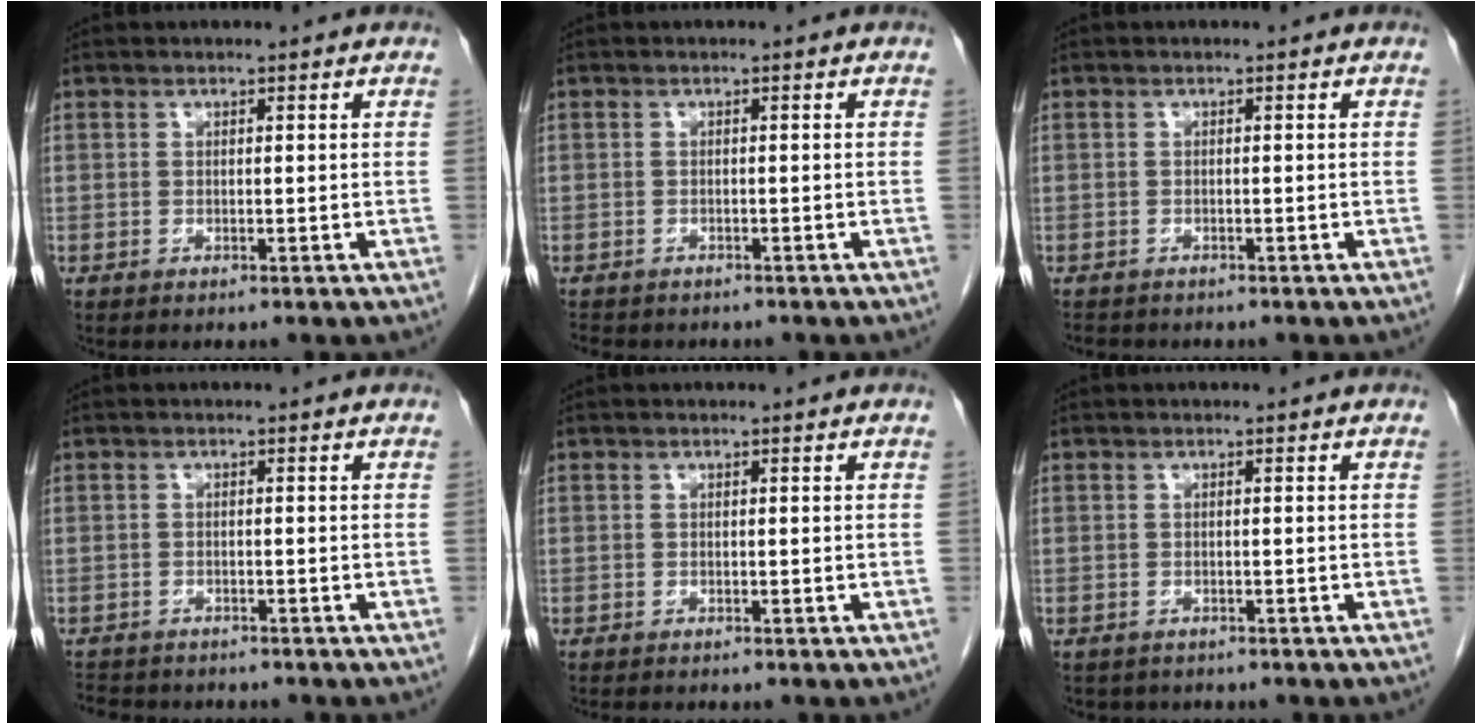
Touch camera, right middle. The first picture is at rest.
{"total": 4.6, "force": [-3.9, 2.0, 1.5], "torque": [-0.026, -0.005, -0.049]}
{"total": 2.1, "force": [-1.8, 0.9, 0.3], "torque": [-0.010, -0.004, -0.027]}
{"total": 5.9, "force": [-5.3, 2.2, 1.4], "torque": [-0.022, -0.004, -0.078]}
{"total": 1.5, "force": [-1.4, 0.3, 0.6], "torque": [-0.012, -0.004, -0.018]}
{"total": 2.4, "force": [-2.1, 1.2, 0.0], "torque": [-0.005, 0.000, -0.030]}